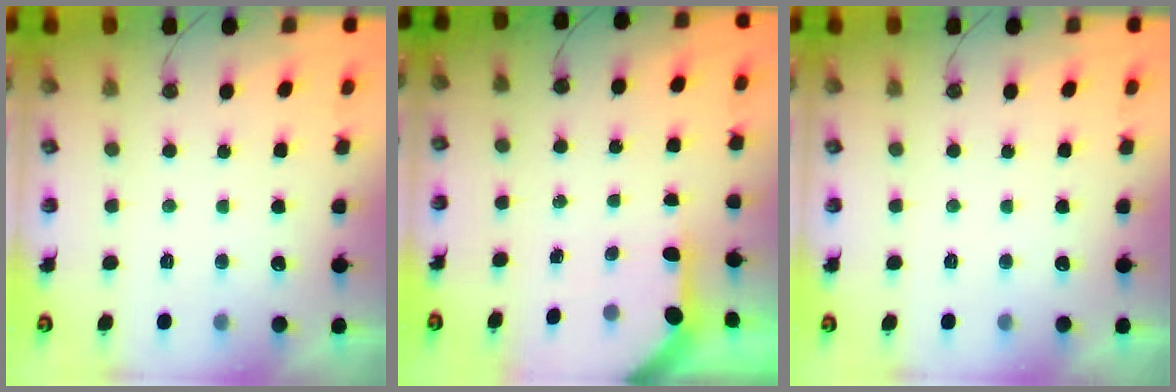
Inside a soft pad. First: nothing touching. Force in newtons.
{"total": 3.5, "press": 3.4, "slide": 0.4}
{"total": 0.0}